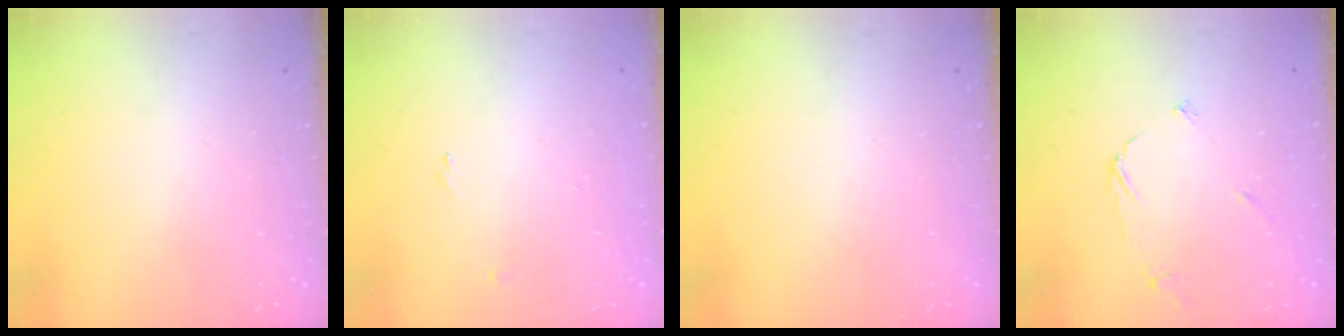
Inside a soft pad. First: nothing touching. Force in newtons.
{"total": 0.0}
{"total": 0.0}
{"total": 3.4, "press": 3.4, "slide": 0.3}